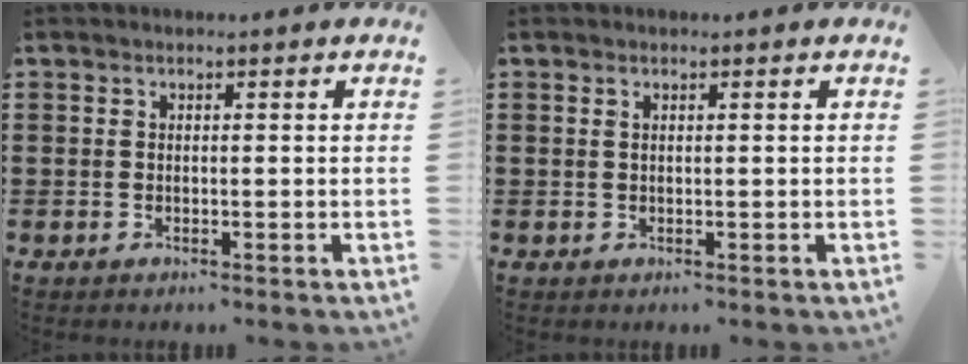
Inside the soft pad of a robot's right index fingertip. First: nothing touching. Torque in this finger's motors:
{"motor_torque": [-0.43, 0.19, -0.02, -0.01]}